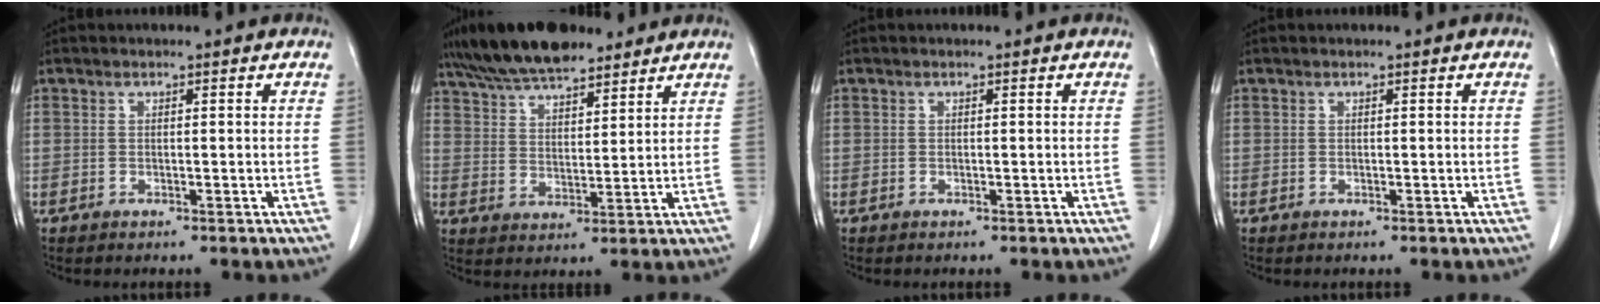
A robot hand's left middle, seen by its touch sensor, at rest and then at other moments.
{"total": 13.1, "force": [10.6, 3.6, 6.8], "torque": [-0.121, 0.023, 0.186]}
{"total": 0.0}
{"total": 0.0}